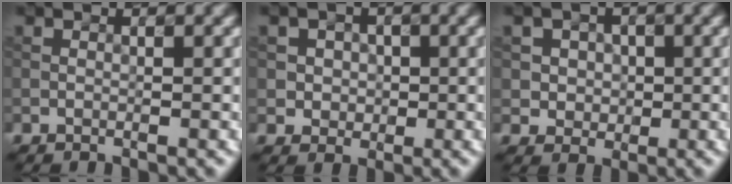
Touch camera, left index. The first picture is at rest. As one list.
[{"total": 2.6, "force": [0.6, 2.4, 1.0], "torque": [-0.002, 0.002, 0.002]}, {"total": 3.3, "force": [0.9, 2.9, 1.2], "torque": [-0.009, 0.004, 0.011]}]